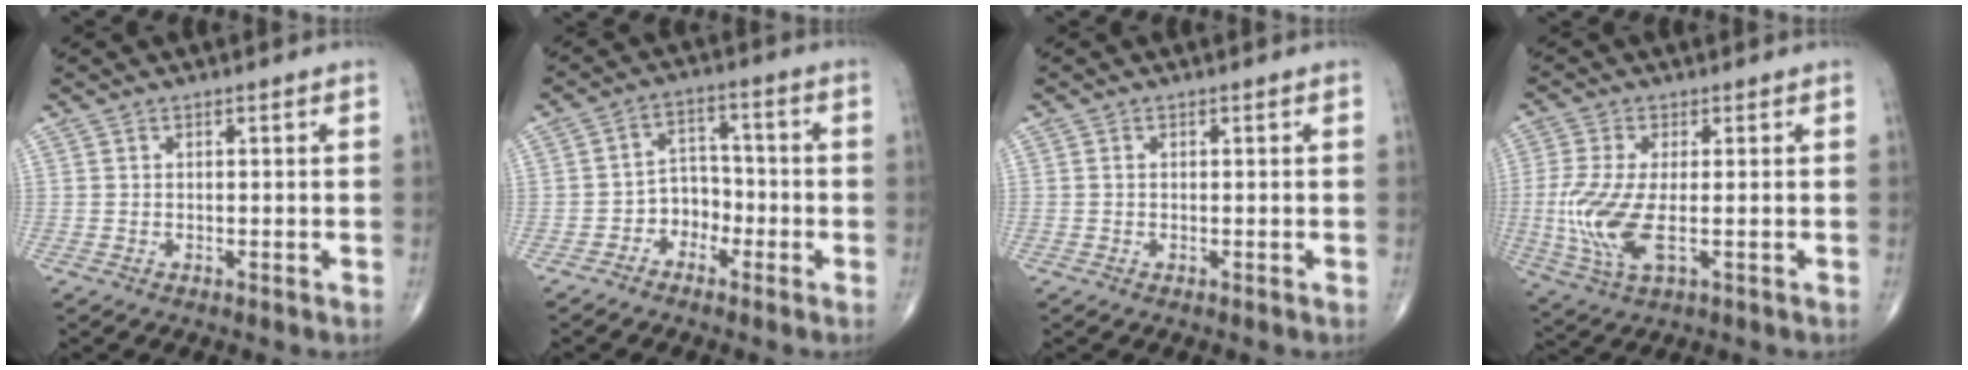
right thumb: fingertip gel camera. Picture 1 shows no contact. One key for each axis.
{"total": 5.4, "fx": -2.7, "fy": 4.2, "fz": 2.0, "tx": 0.002, "ty": 0.033, "tz": -0.056}
{"total": 0.0}
{"total": 10.4, "fx": -1.4, "fy": 4.0, "fz": 9.4, "tx": -0.230, "ty": -0.014, "tz": -0.024}